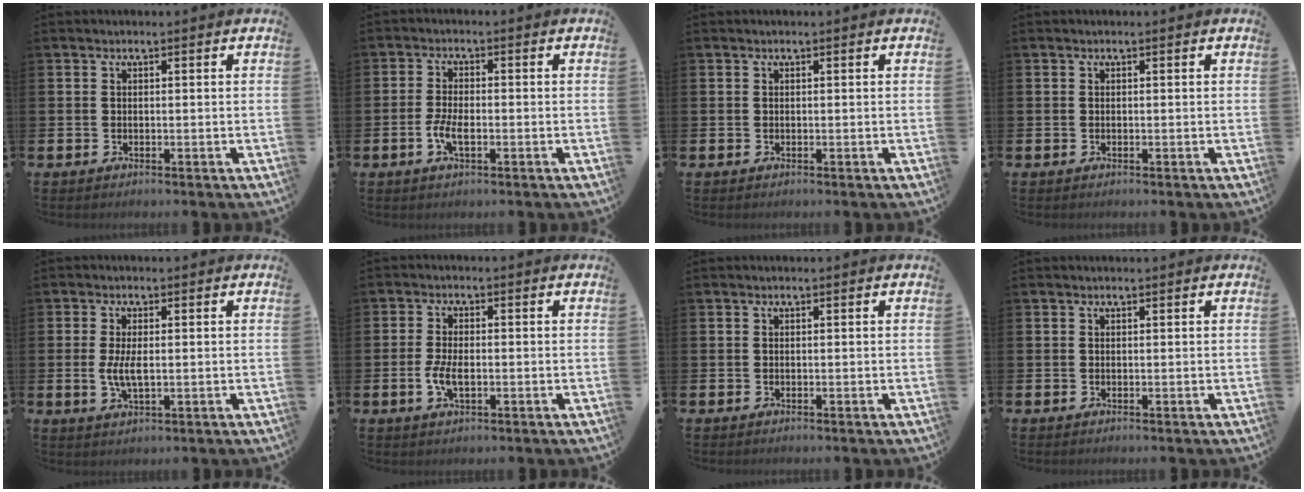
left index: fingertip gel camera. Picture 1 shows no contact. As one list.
[{"total": 3.5, "force": [-1.0, 1.4, 3.0], "torque": [-0.053, -0.001, -0.021]}, {"total": 0.0}, {"total": 0.0}, {"total": 3.6, "force": [0.2, 1.4, 3.3], "torque": [-0.059, 0.003, 0.000]}, {"total": 3.6, "force": [-0.6, 1.7, 3.1], "torque": [-0.057, 0.000, -0.014]}, {"total": 0.0}, {"total": 0.0}]